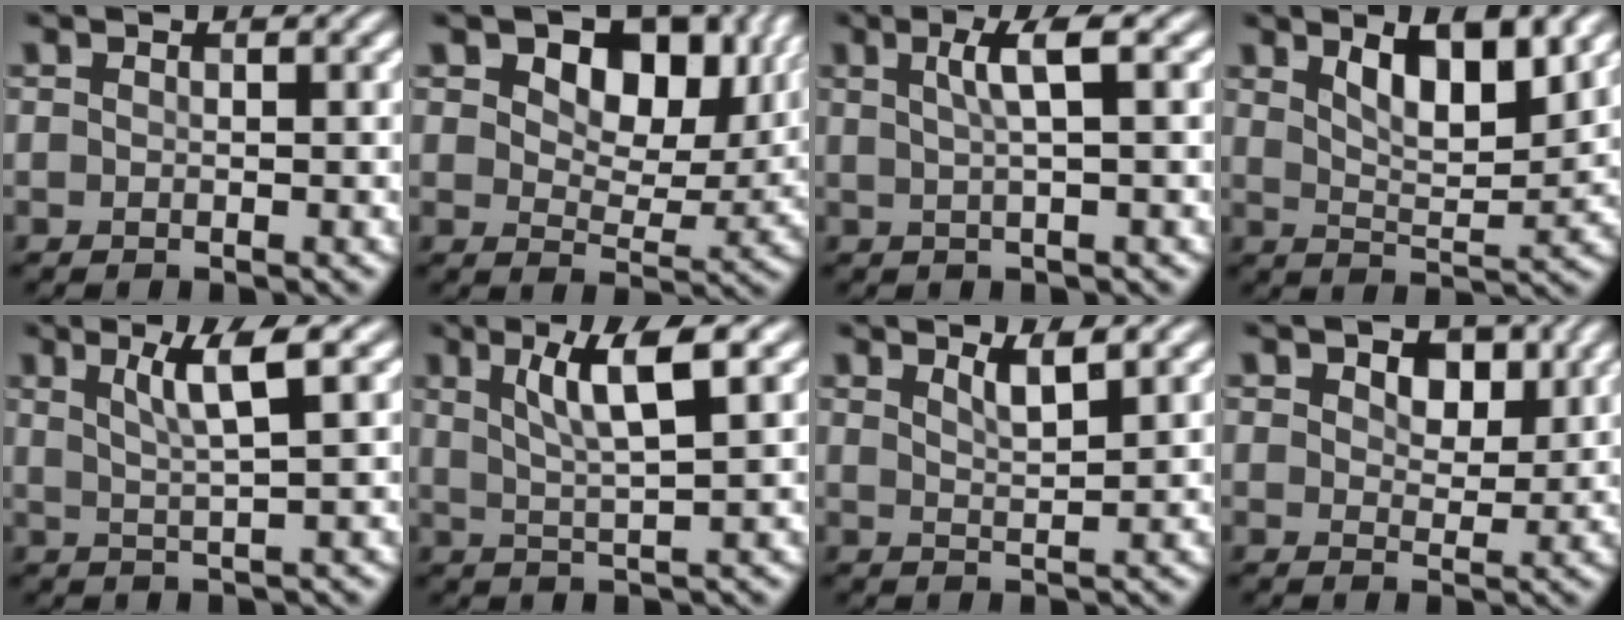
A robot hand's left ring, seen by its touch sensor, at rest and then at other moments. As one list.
[{"total": 8.7, "force": [3.8, 5.4, 5.7], "torque": [-0.088, -0.009, 0.062]}, {"total": 3.1, "force": [0.9, 0.6, 2.9], "torque": [-0.044, 0.008, 0.014]}, {"total": 6.0, "force": [3.2, 1.9, 4.7], "torque": [-0.082, -0.001, 0.051]}, {"total": 3.9, "force": [1.7, 0.5, 3.4], "torque": [-0.053, 0.001, 0.033]}, {"total": 5.4, "force": [2.3, 0.9, 4.8], "torque": [-0.087, 0.001, 0.042]}, {"total": 2.3, "force": [1.4, 0.6, 1.6], "torque": [-0.022, 0.000, 0.023]}, {"total": 3.9, "force": [1.7, 2.4, 2.4], "torque": [-0.036, 0.000, 0.017]}]